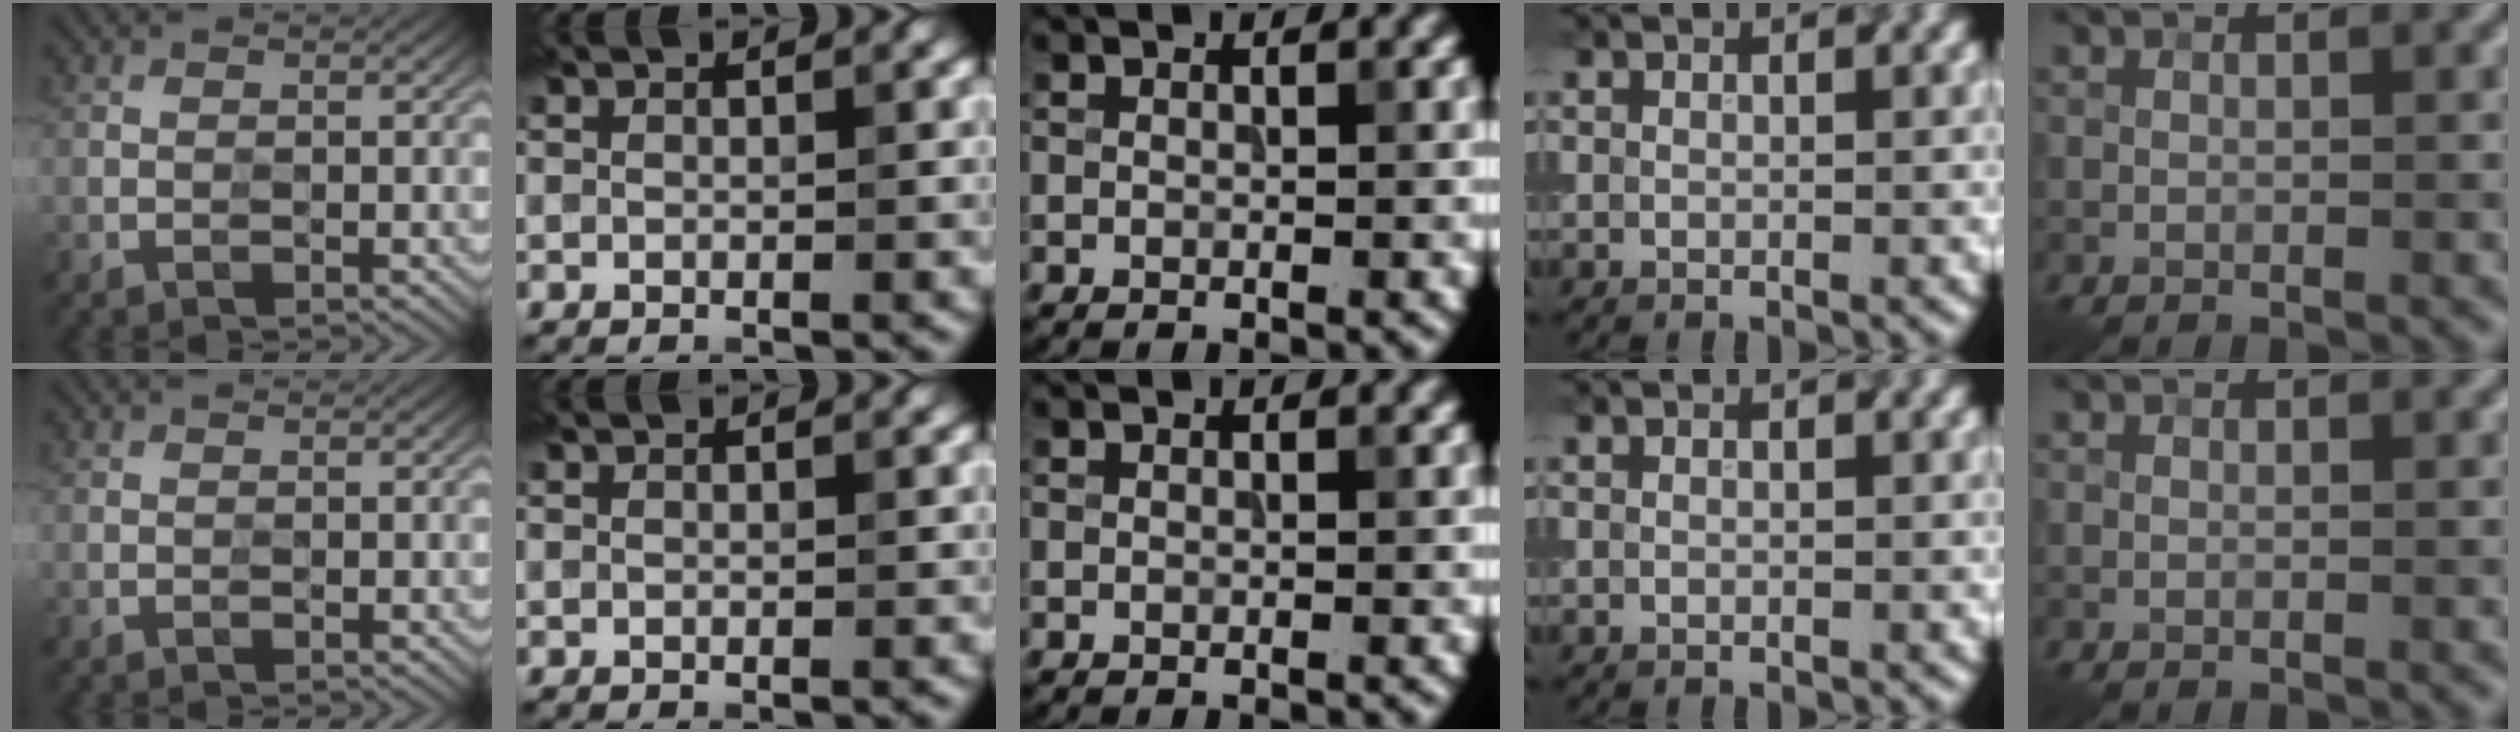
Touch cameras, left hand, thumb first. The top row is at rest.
{}